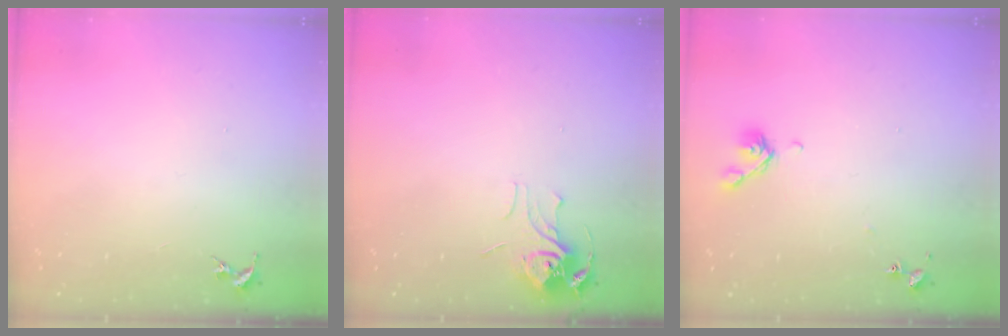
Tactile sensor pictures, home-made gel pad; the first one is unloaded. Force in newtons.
{"total": 7.8, "press": 7.7, "slide": 0.7}
{"total": 7.1, "press": 7.0, "slide": 0.8}